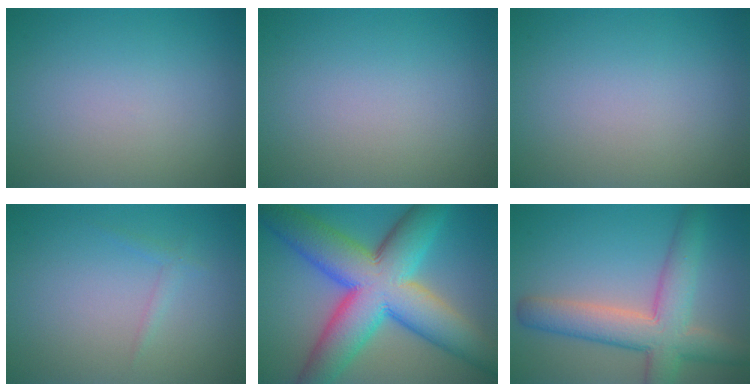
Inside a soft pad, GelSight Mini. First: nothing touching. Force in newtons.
{"total": 0.0}
{"total": 0.0}
{"total": 0.9, "press": 0.9, "slide": 0.1}
{"total": 14.2, "press": 14.2, "slide": 0.3}
{"total": 6.8, "press": 6.8, "slide": 0.5}